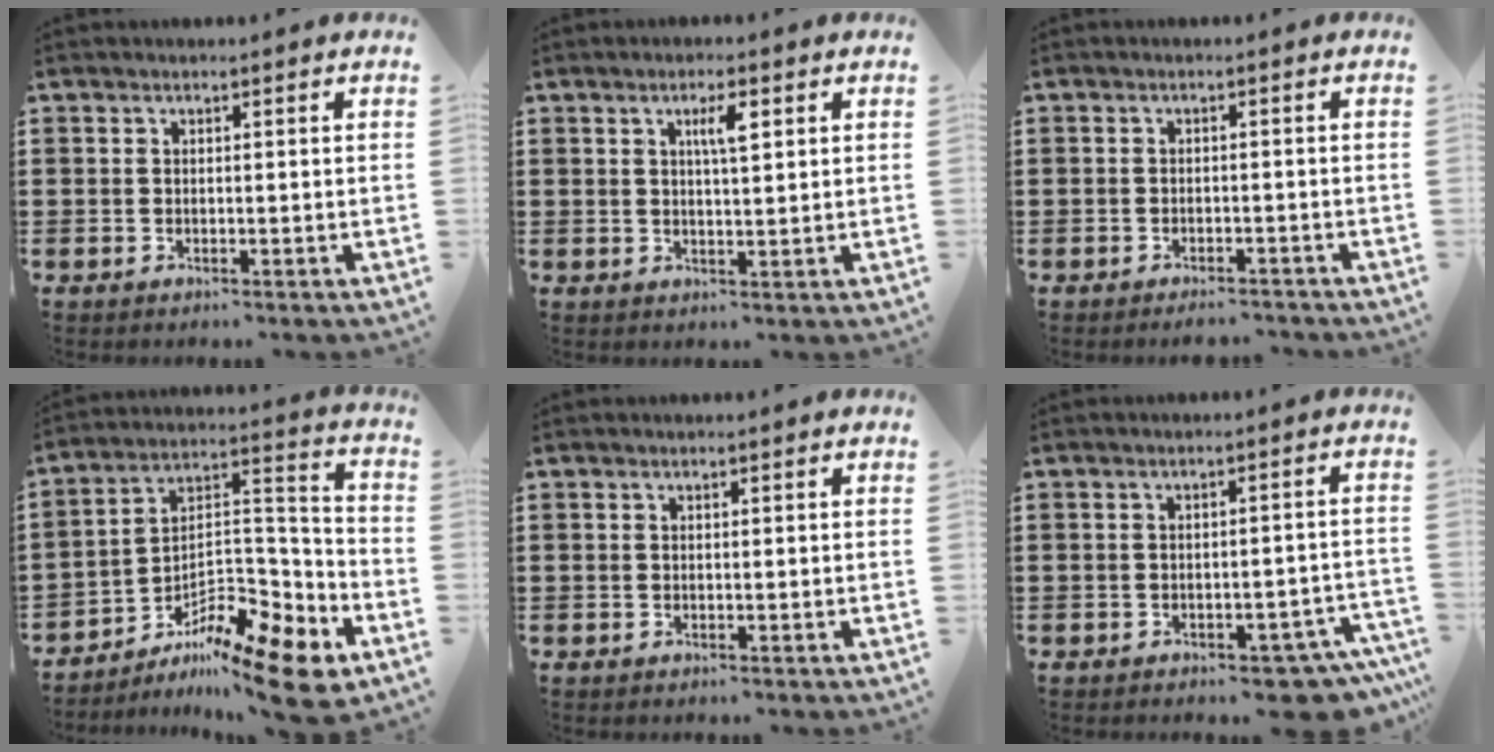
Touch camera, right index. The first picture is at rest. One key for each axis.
{"total": 3.6, "fx": 1.4, "fy": 0.8, "fz": 3.2, "tx": -0.058, "ty": 0.004, "tz": 0.018}
{"total": 2.0, "fx": -2.0, "fy": 0.3, "fz": -0.1, "tx": -0.004, "ty": 0.003, "tz": -0.046}
{"total": 12.7, "fx": -8.8, "fy": 2.6, "fz": 8.8, "tx": -0.123, "ty": 0.027, "tz": -0.158}
{"total": 0.0}
{"total": 4.3, "fx": -3.8, "fy": 0.7, "fz": 1.9, "tx": -0.029, "ty": -0.001, "tz": -0.070}